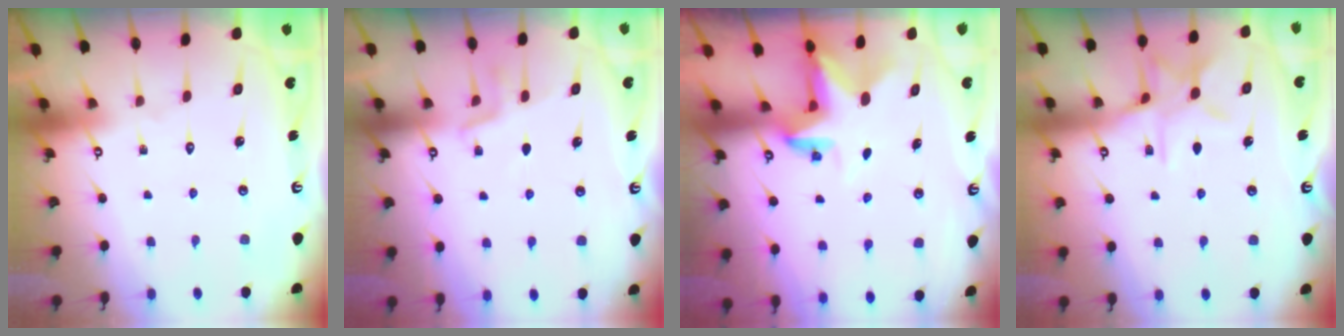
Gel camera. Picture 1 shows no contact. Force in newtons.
{"total": 5.3, "press": 5.1, "slide": 1.3}
{"total": 3.4, "press": 3.4, "slide": 0.2}
{"total": 10.2, "press": 10.2, "slide": 0.9}